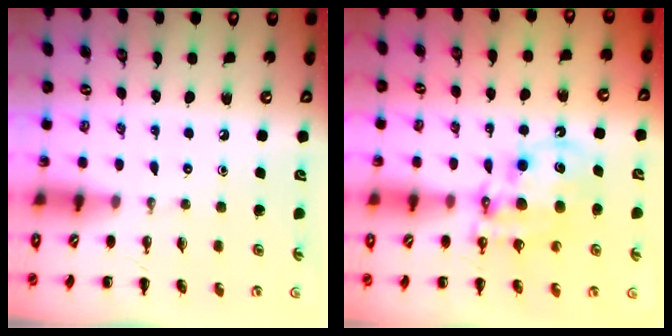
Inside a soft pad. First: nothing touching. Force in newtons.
{"total": 10.9, "press": 10.6, "slide": 2.7}